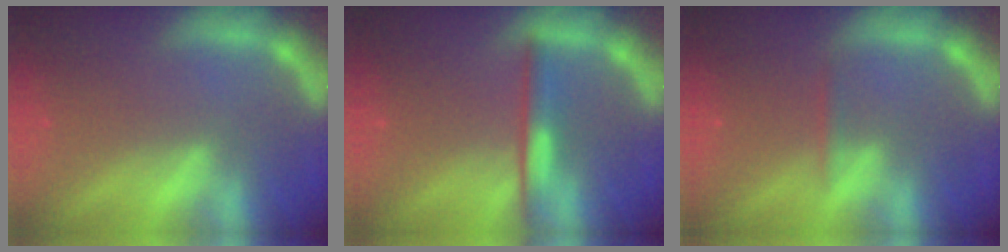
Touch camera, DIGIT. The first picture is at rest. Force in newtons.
{"total": 3.0}
{"total": 0.9}